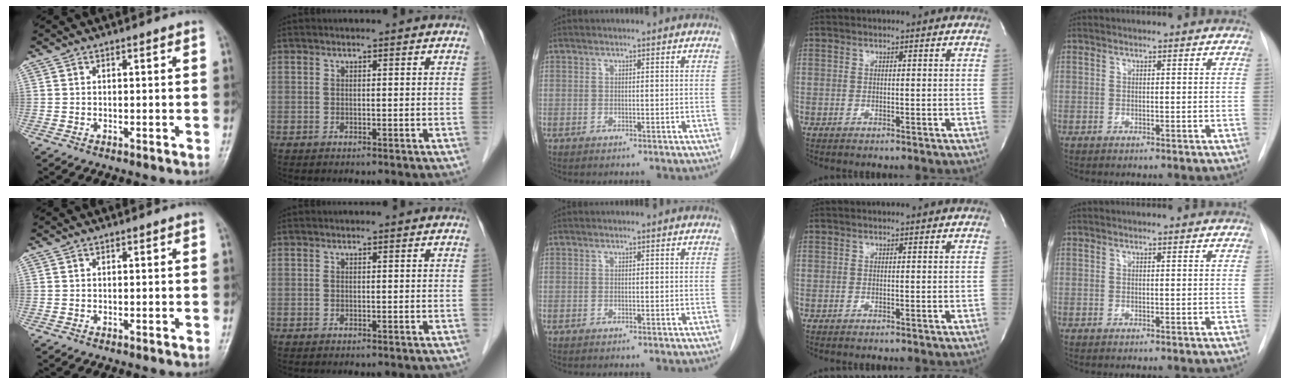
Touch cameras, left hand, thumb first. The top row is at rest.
{}